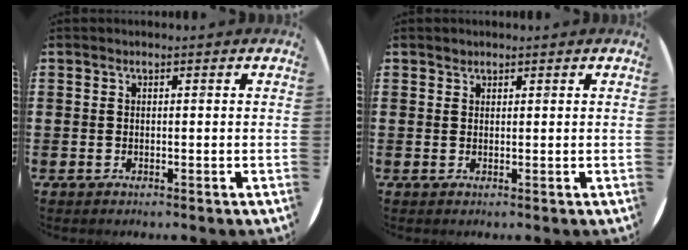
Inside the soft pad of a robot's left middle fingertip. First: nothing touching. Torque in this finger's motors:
{"motor_torque": [0.15, -0.14, 0.00, 0.00]}